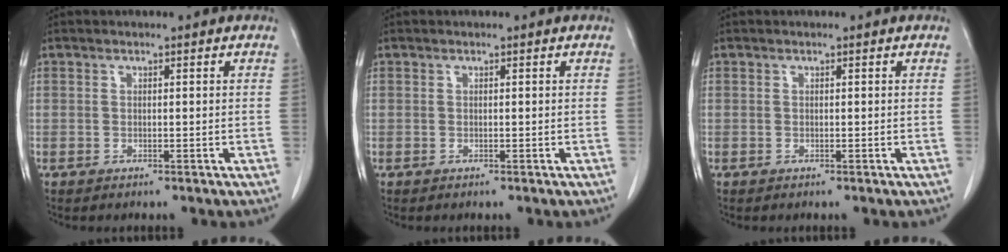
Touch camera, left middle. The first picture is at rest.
{"total": 0.0}
{"total": 0.0}